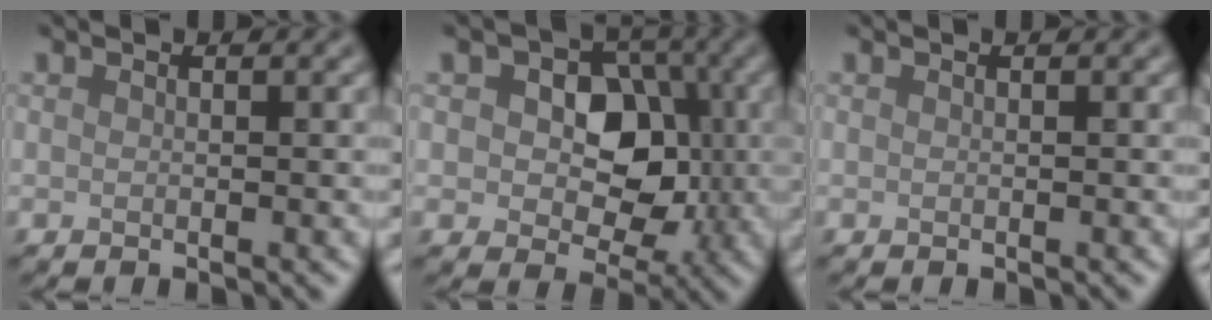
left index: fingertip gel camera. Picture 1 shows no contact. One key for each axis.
{"total": 7.1, "fx": 0.6, "fy": 5.1, "fz": 4.9, "tx": -0.060, "ty": 0.001, "tz": -0.004}
{"total": 0.0}